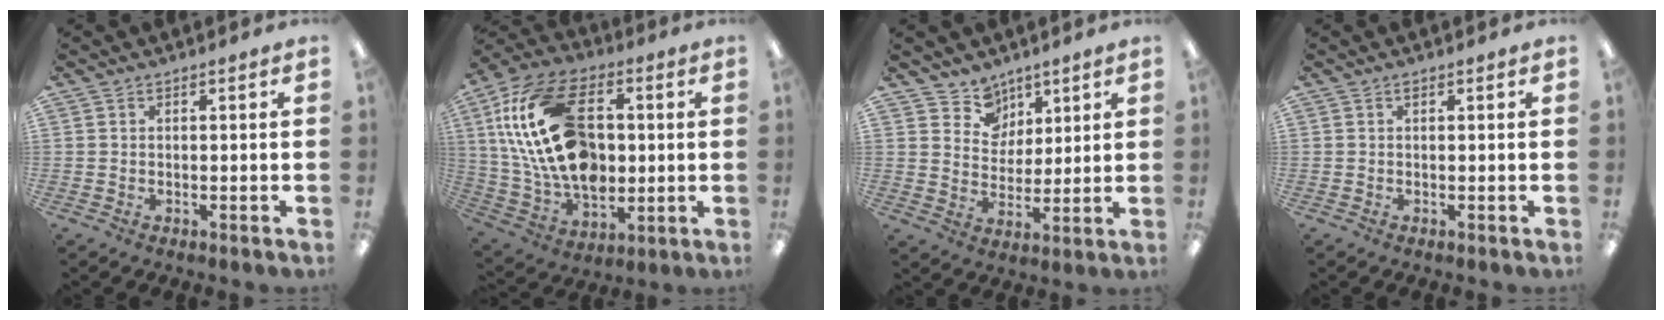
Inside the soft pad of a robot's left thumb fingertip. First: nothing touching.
{"total": 24.6, "force": [4.3, 16.0, 18.1], "torque": [-0.362, 0.005, 0.080]}
{"total": 8.2, "force": [5.7, 5.8, -0.2], "torque": [-0.006, -0.046, 0.108]}
{"total": 0.6, "force": [0.3, 0.4, 0.4], "torque": [-0.009, 0.004, 0.005]}